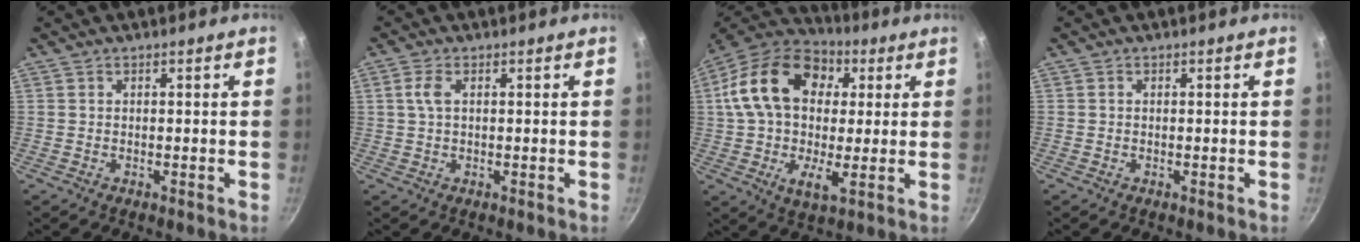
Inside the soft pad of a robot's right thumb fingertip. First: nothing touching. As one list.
[{"total": 2.8, "force": [0.7, 1.5, 2.4], "torque": [-0.052, 0.006, 0.013]}, {"total": 21.8, "force": [5.1, 13.9, 16.0], "torque": [-0.262, 0.009, 0.069]}, {"total": 0.0}]